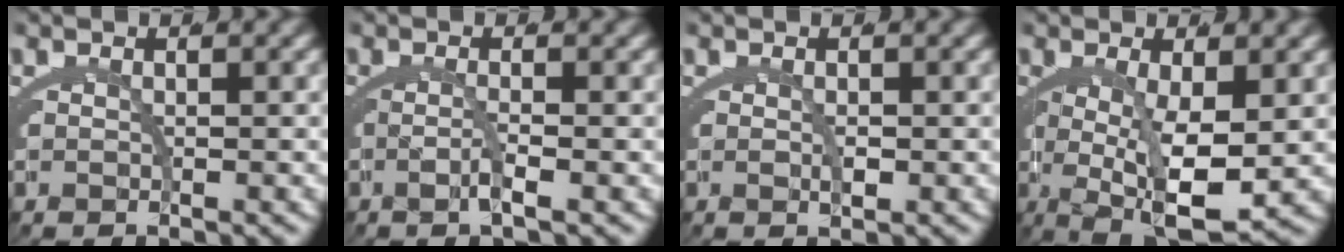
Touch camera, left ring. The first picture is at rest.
{"total": 2.1, "force": [-0.3, 0.3, 2.1], "torque": [-0.038, -0.002, -0.007]}
{"total": 1.0, "force": [-0.3, 0.3, 0.9], "torque": [-0.023, -0.013, 0.003]}
{"total": 7.7, "force": [-1.6, 2.6, 7.0], "torque": [-0.120, -0.034, -0.002]}